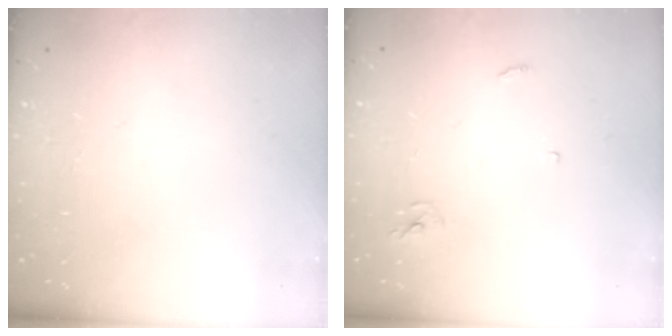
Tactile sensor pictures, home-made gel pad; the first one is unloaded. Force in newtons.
{"total": 3.0, "press": 3.0, "slide": 0.2}